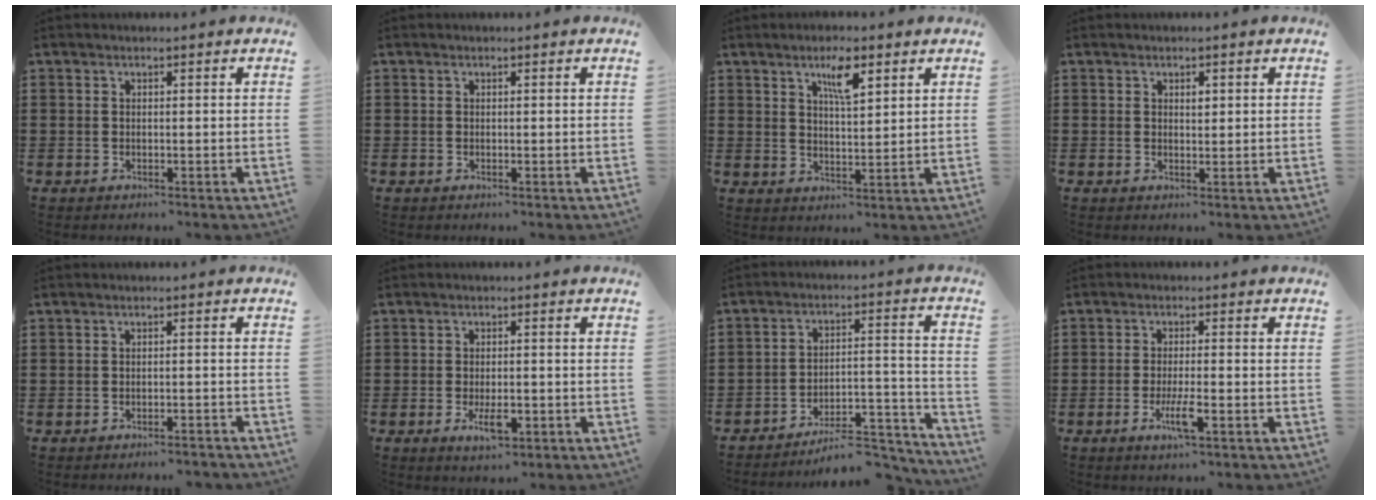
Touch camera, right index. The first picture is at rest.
{"total": 0.0}
{"total": 5.2, "force": [3.0, 1.3, 4.0], "torque": [-0.072, 0.002, 0.047]}
{"total": 1.2, "force": [0.5, 0.7, 0.8], "torque": [-0.010, 0.001, 0.007]}
{"total": 1.5, "force": [-1.4, -0.1, 0.4], "torque": [-0.010, 0.001, -0.029]}
{"total": 4.0, "force": [-1.4, 1.5, 3.4], "torque": [-0.071, -0.002, -0.028]}
{"total": 8.1, "force": [-7.4, 1.7, 3.1], "torque": [-0.038, 0.023, -0.138]}
{"total": 4.5, "force": [-1.9, 0.5, 4.0], "torque": [-0.086, -0.015, -0.037]}